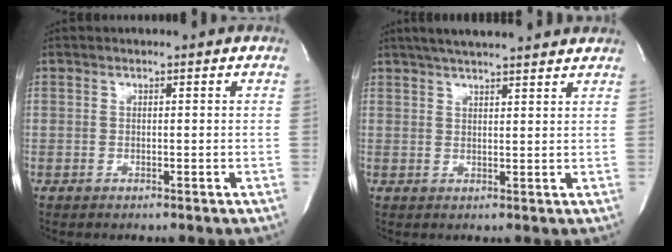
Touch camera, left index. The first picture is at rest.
{"total": 11.7, "force": [10.1, 1.1, 5.7], "torque": [-0.095, 0.030, 0.133]}